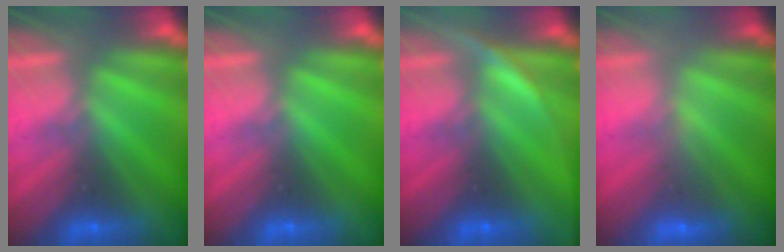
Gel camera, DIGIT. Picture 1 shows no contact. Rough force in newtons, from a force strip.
{"total": 0.0}
{"total": 2.9}
{"total": 2.2}